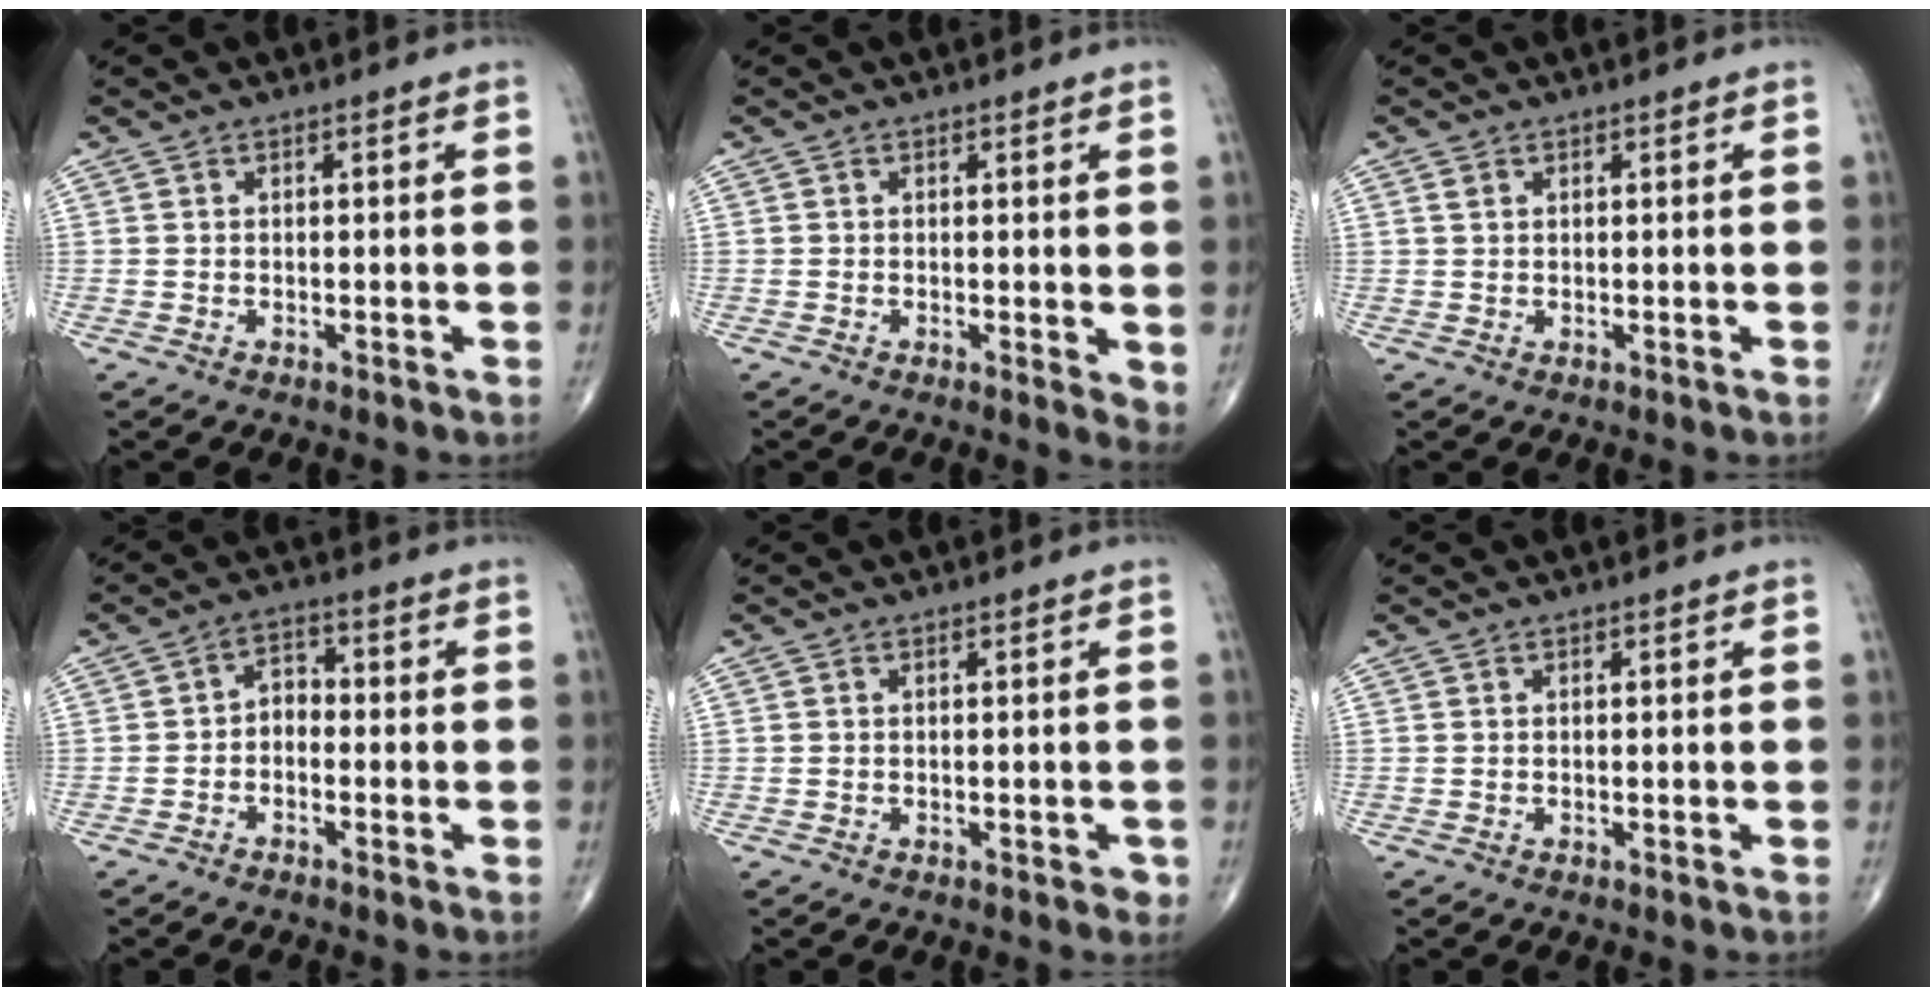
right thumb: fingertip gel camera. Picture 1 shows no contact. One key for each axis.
{"total": 3.0, "fx": 0.3, "fy": 1.2, "fz": 2.8, "tx": -0.035, "ty": -0.010, "tz": 0.001}
{"total": 1.1, "fx": 0.5, "fy": 0.8, "fz": 0.6, "tx": -0.009, "ty": 0.002, "tz": 0.011}
{"total": 3.8, "fx": -1.1, "fy": 2.7, "fz": 2.4, "tx": -0.024, "ty": 0.024, "tz": -0.032}
{"total": 1.3, "fx": -0.4, "fy": 0.8, "fz": 0.9, "tx": -0.006, "ty": 0.000, "tz": -0.005}
{"total": 0.0}